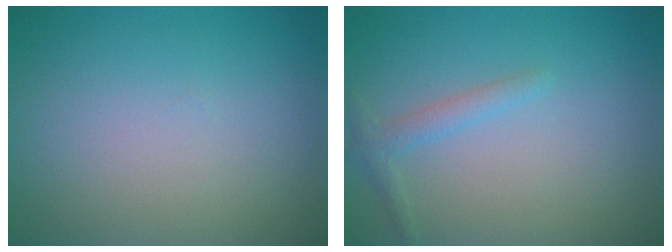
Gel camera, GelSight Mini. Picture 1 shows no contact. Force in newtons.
{"total": 1.4, "press": 1.4, "slide": 0.1}